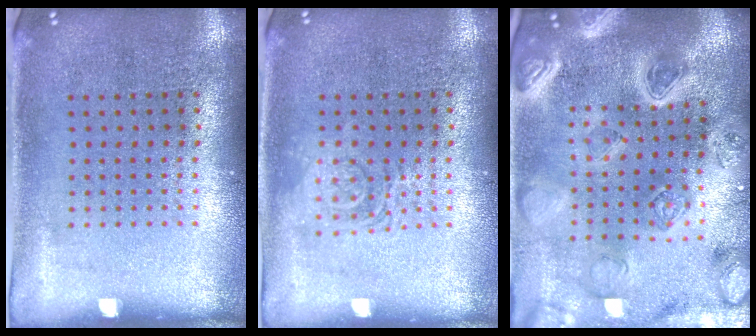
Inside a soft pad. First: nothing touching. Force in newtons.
{"total": 2.2, "press": 2.1, "slide": 0.4}
{"total": 4.7, "press": 4.1, "slide": 2.3}